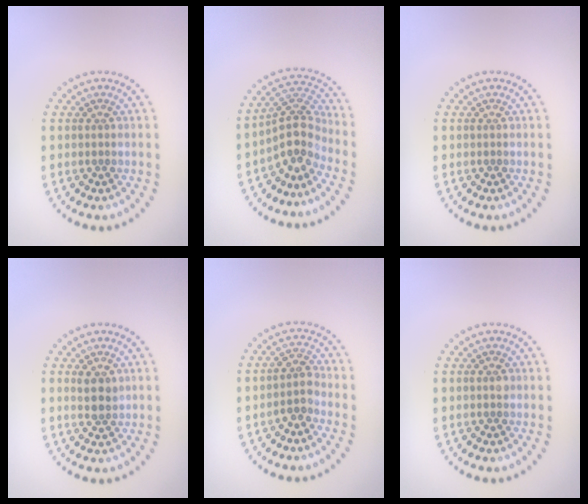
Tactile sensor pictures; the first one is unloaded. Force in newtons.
{"total": 3.8, "press": 2.9, "slide": 2.5}
{"total": 0.0}
{"total": 1.8, "press": 1.7, "slide": 0.8}
{"total": 2.0, "press": 1.7, "slide": 1.0}
{"total": 0.8, "press": 0.8, "slide": 0.0}